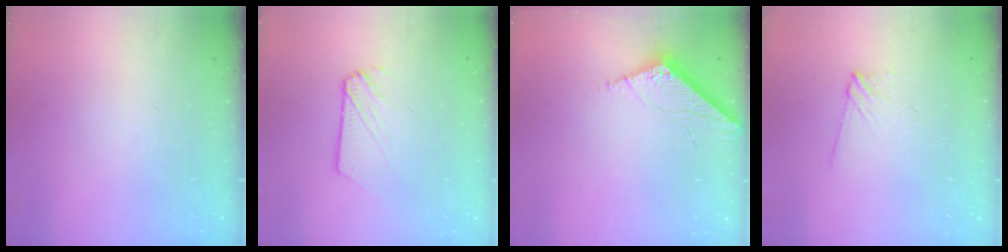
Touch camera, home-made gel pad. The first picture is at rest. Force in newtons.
{"total": 4.0, "press": 4.0, "slide": 0.2}
{"total": 6.8, "press": 6.8, "slide": 0.4}
{"total": 4.1, "press": 4.1, "slide": 0.6}